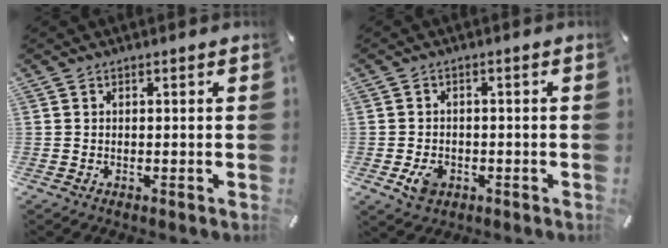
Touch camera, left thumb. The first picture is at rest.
{"total": 4.6, "force": [-1.7, 3.5, 2.4], "torque": [-0.044, 0.001, -0.032]}